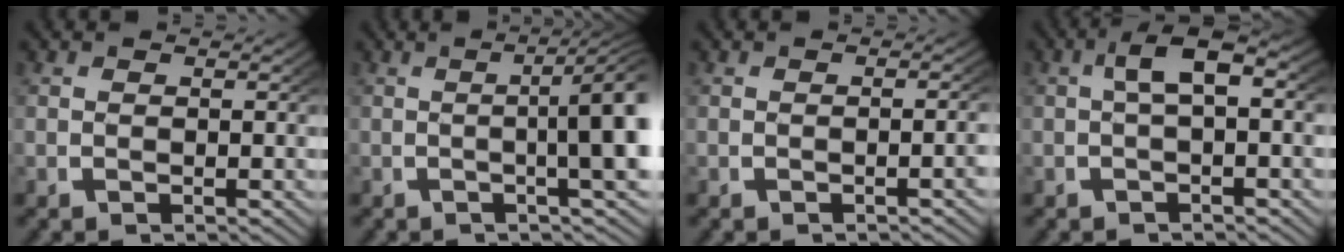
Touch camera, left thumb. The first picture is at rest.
{"total": 8.1, "force": [0.3, 2.2, 7.8], "torque": [-0.102, 0.018, -0.006]}
{"total": 1.3, "force": [-0.8, 0.0, 1.1], "torque": [-0.013, 0.005, -0.012]}
{"total": 4.2, "force": [0.6, 1.8, 3.8], "torque": [-0.067, 0.011, 0.004]}